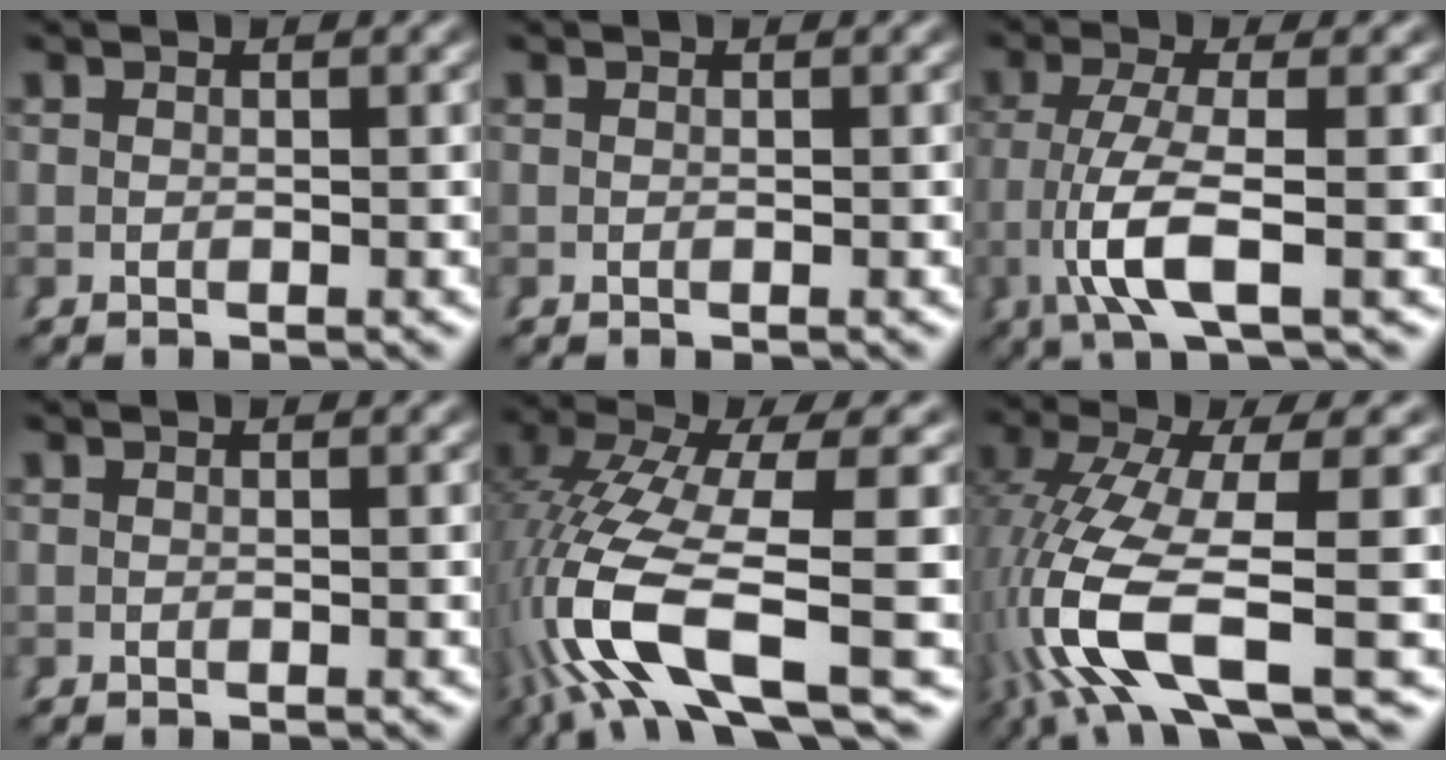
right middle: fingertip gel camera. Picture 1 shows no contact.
{"total": 0.0}
{"total": 5.2, "force": [-0.8, 1.1, 5.0], "torque": [-0.118, -0.017, -0.002]}
{"total": 0.0}
{"total": 9.1, "force": [-2.0, 4.0, 7.9], "torque": [-0.177, -0.034, -0.016]}
{"total": 8.6, "force": [-2.2, 2.9, 7.8], "torque": [-0.175, -0.033, -0.014]}